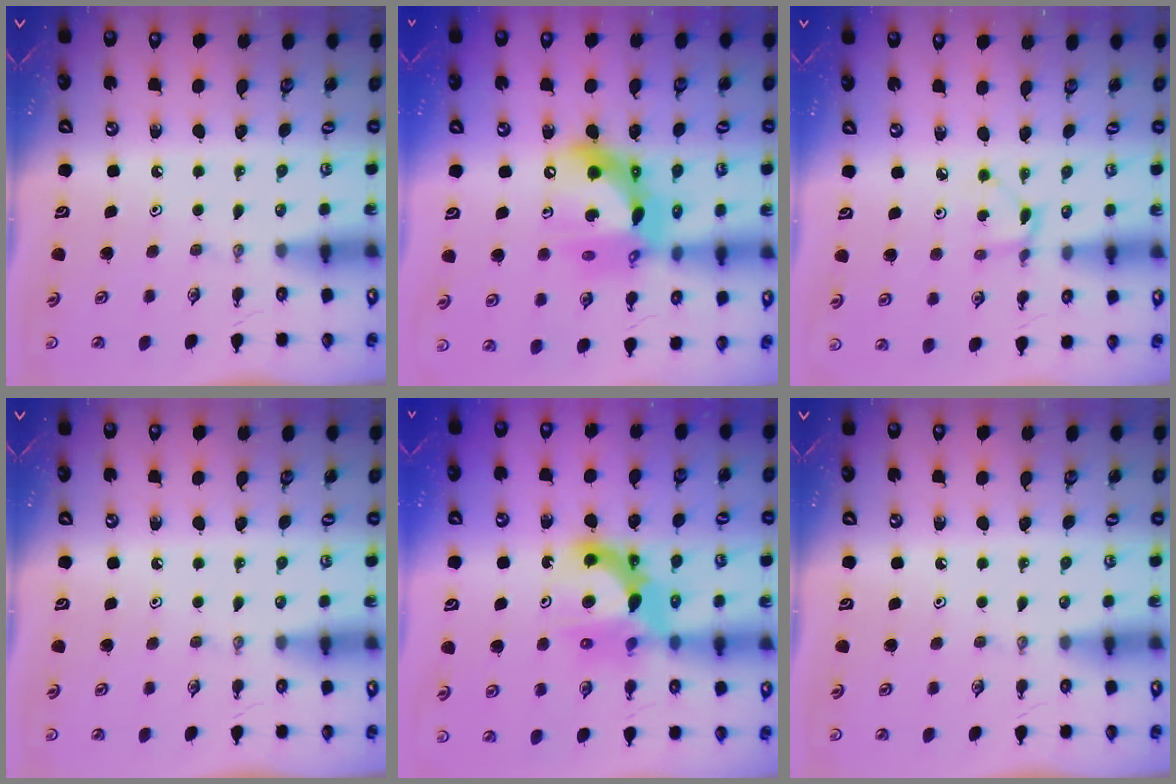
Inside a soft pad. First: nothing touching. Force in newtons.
{"total": 17.1, "press": 17.0, "slide": 2.1}
{"total": 2.3, "press": 2.3, "slide": 0.4}
{"total": 0.0}
{"total": 11.5, "press": 11.4, "slide": 1.0}
{"total": 0.0}